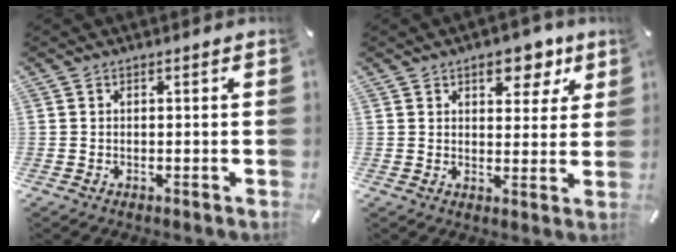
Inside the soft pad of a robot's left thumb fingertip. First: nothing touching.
{"total": 8.0, "force": [4.8, 4.8, 4.3], "torque": [-0.038, -0.023, 0.075]}